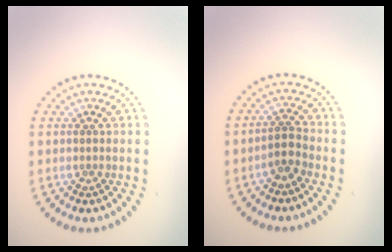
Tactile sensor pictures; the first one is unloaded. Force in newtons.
{"total": 1.8, "press": 1.5, "slide": 1.1}